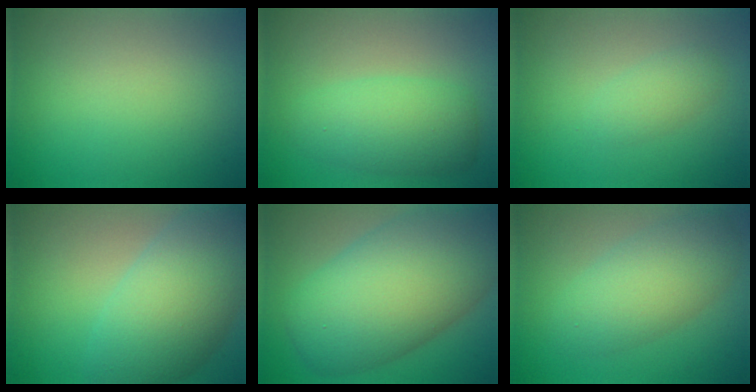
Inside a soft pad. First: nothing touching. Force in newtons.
{"total": 4.5, "press": 4.5, "slide": 0.1}
{"total": 1.8, "press": 1.8, "slide": 0.2}
{"total": 8.3, "press": 8.3, "slide": 0.2}
{"total": 13.0, "press": 12.9, "slide": 0.5}
{"total": 5.4, "press": 5.4, "slide": 0.1}